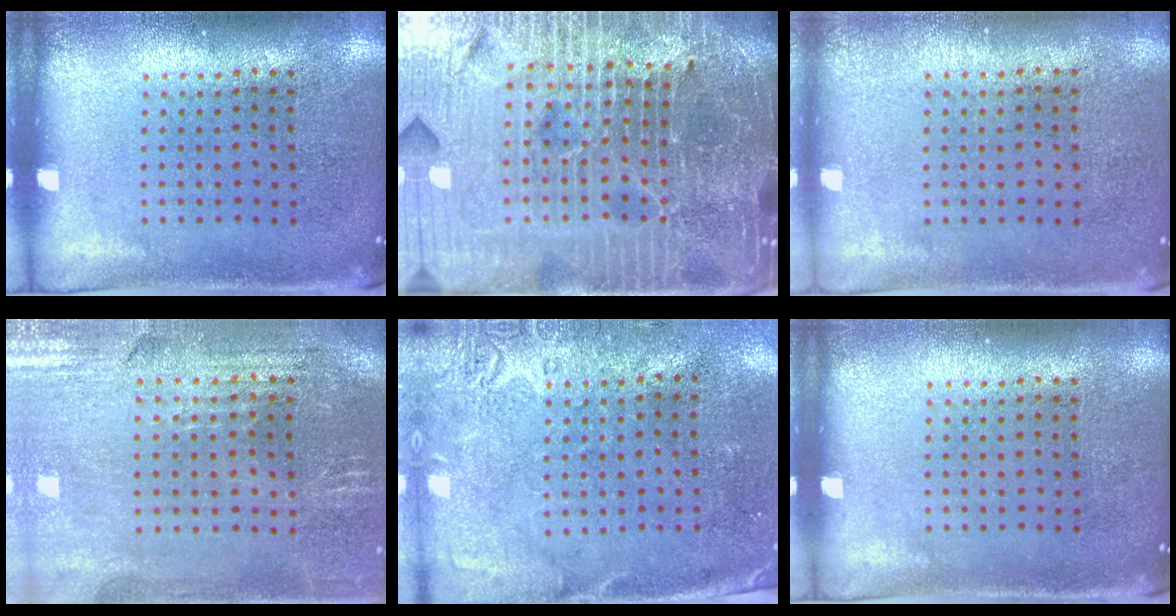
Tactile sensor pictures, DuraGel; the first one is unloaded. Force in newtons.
{"total": 7.0, "press": 6.2, "slide": 3.4}
{"total": 0.0}
{"total": 1.1, "press": 1.1, "slide": 0.3}
{"total": 2.7, "press": 2.2, "slide": 1.7}
{"total": 0.0}